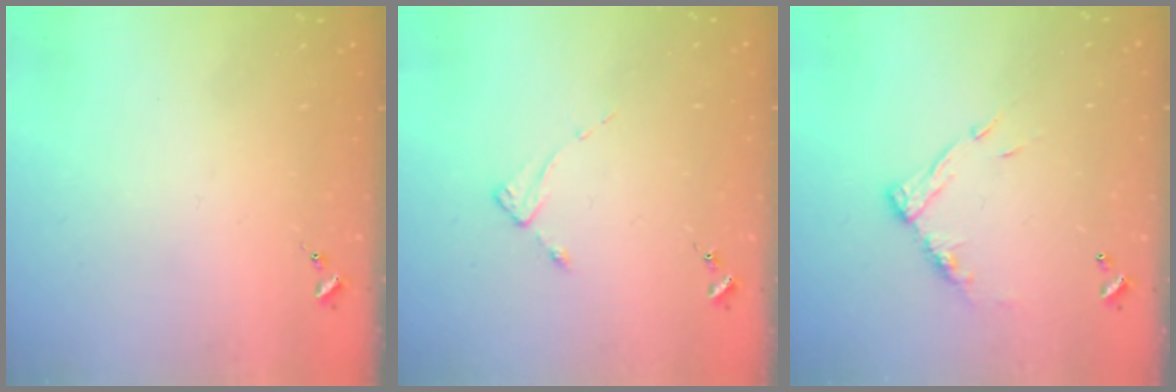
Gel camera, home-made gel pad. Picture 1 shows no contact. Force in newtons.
{"total": 2.1, "press": 2.0, "slide": 0.4}
{"total": 10.9, "press": 10.9, "slide": 0.8}